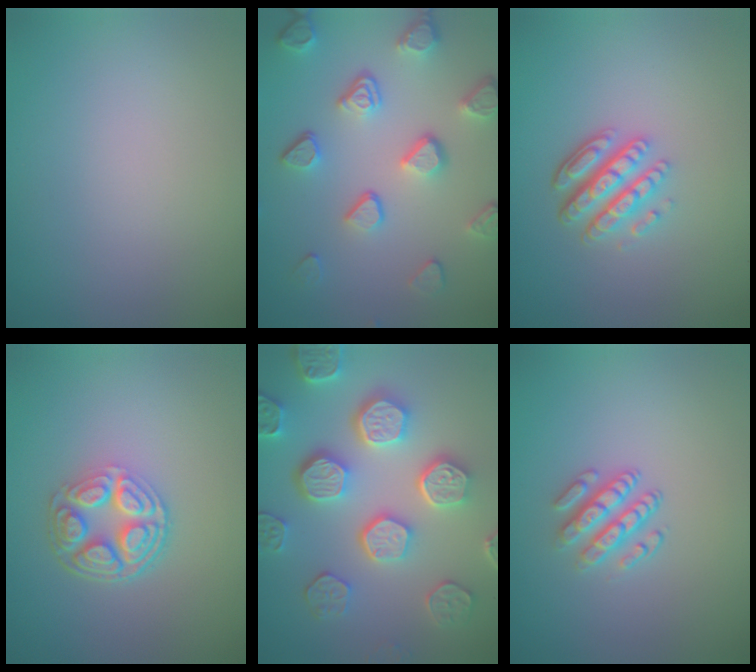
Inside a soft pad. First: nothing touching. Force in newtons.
{"total": 5.2, "press": 4.1, "slide": 3.2}
{"total": 4.4, "press": 3.3, "slide": 2.9}
{"total": 5.0, "press": 3.7, "slide": 3.3}
{"total": 7.1, "press": 6.0, "slide": 3.7}
{"total": 2.8, "press": 2.4, "slide": 1.5}